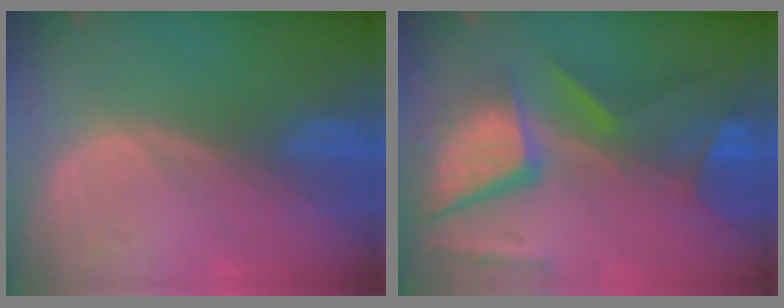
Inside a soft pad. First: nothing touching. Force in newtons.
{"total": 12.0, "press": 9.8, "slide": 6.9}